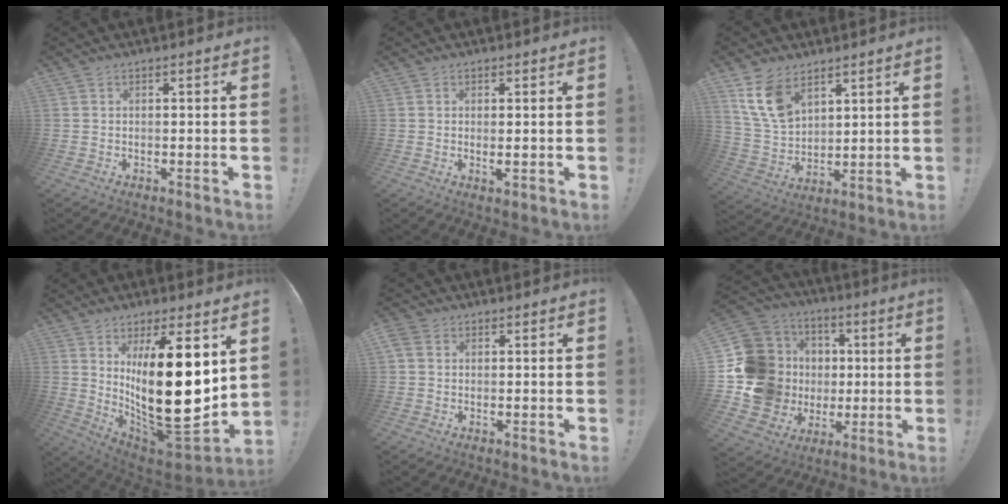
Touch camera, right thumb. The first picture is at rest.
{"total": 1.7, "force": [0.3, 0.3, 1.6], "torque": [-0.020, -0.005, 0.005]}
{"total": 11.8, "force": [7.2, 7.1, 6.1], "torque": [-0.124, -0.032, 0.144]}
{"total": 25.1, "force": [4.5, 9.3, 22.9], "torque": [-0.381, -0.064, 0.081]}
{"total": 3.2, "force": [1.1, 2.3, 1.8], "torque": [-0.035, 0.006, 0.025]}
{"total": 21.0, "force": [1.0, 18.8, 9.2], "torque": [-0.198, -0.002, 0.073]}